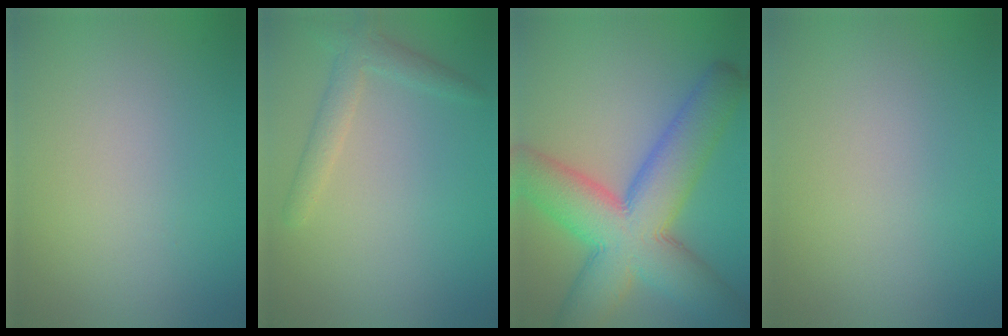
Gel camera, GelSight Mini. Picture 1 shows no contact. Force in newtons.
{"total": 2.3, "press": 2.3, "slide": 0.2}
{"total": 12.1, "press": 12.1, "slide": 0.4}
{"total": 0.0}